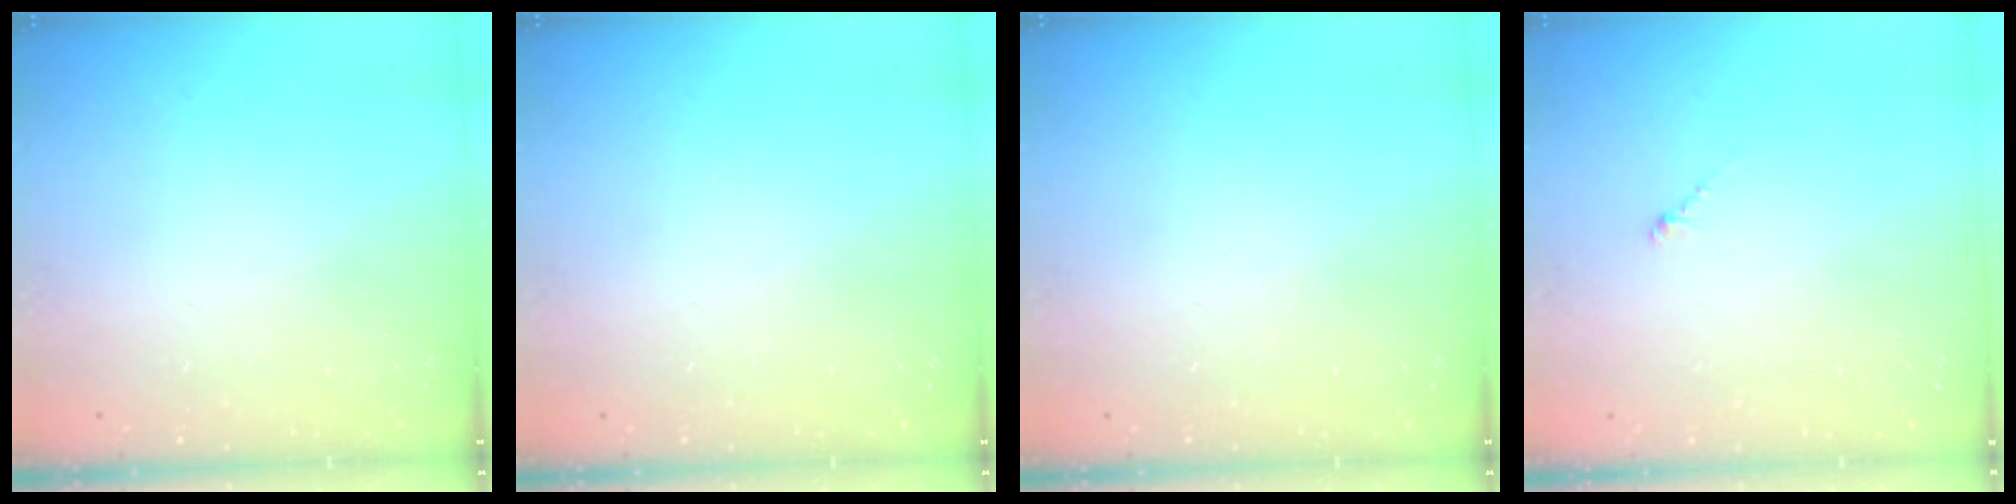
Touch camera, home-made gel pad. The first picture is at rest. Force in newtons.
{"total": 0.0}
{"total": 0.0}
{"total": 0.8, "press": 0.6, "slide": 0.4}